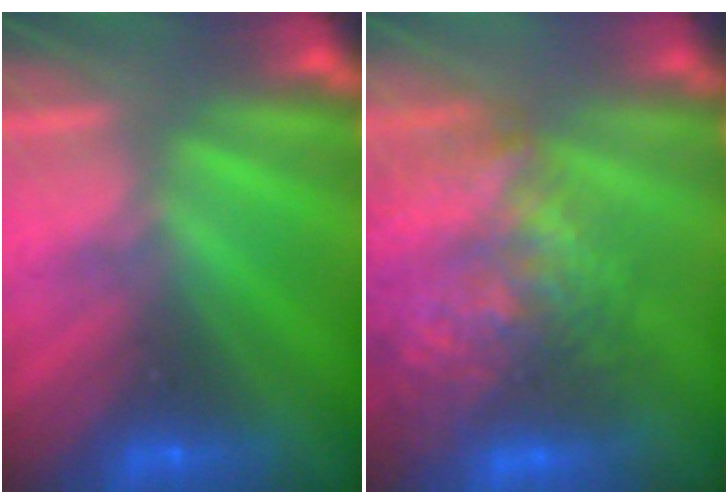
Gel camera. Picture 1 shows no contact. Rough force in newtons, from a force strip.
{"total": 9.6}